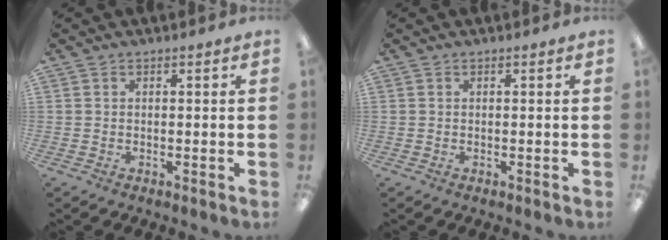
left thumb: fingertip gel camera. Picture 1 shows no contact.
{"total": 0.0}